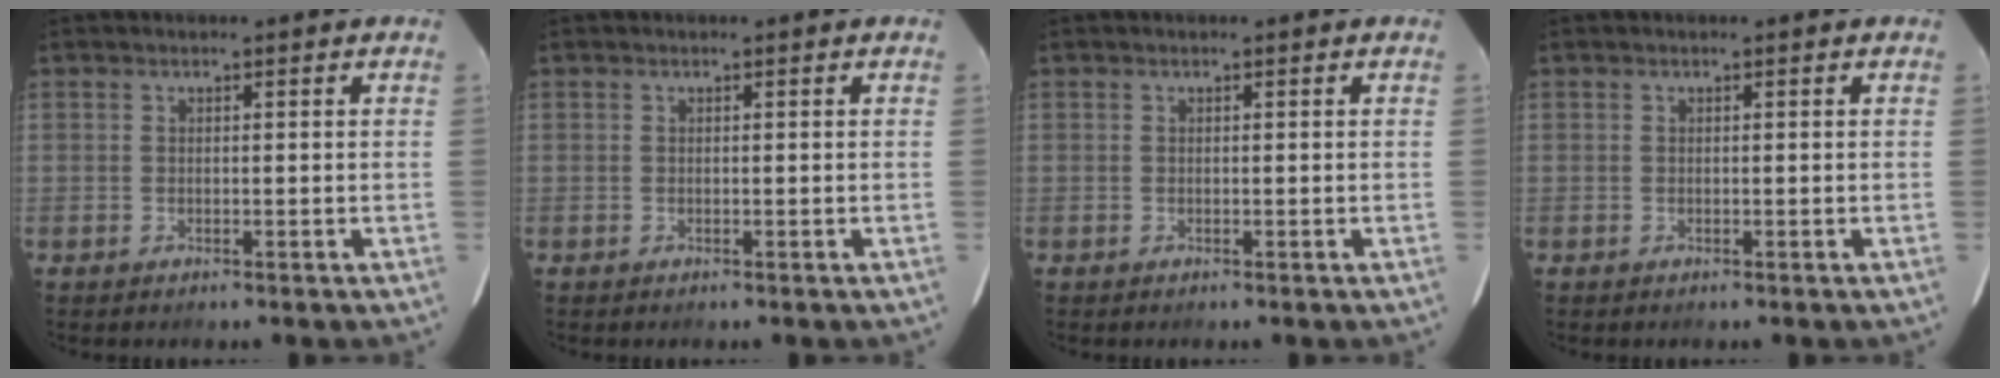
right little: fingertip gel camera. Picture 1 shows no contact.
{"total": 0.0}
{"total": 0.0}
{"total": 0.0}